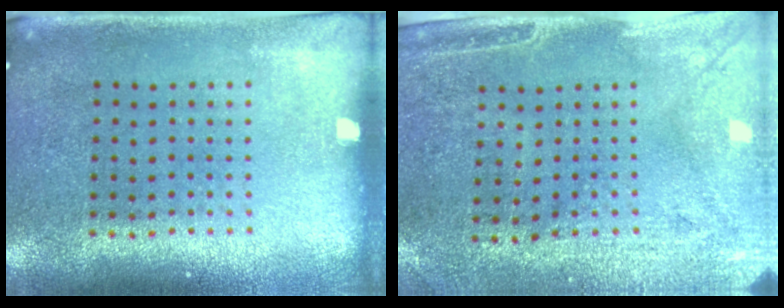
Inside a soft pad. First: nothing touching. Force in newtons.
{"total": 3.0, "press": 2.4, "slide": 1.7}